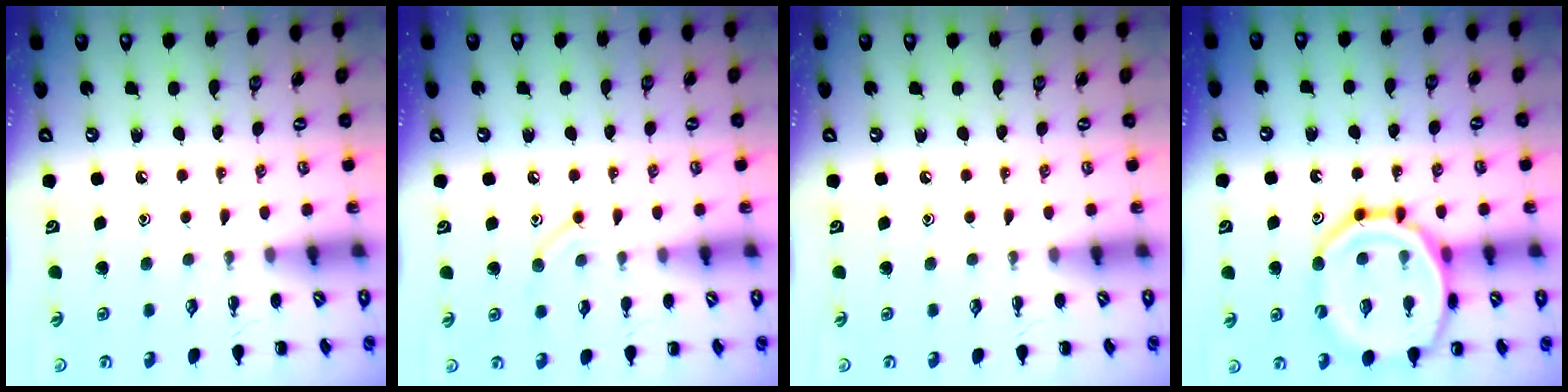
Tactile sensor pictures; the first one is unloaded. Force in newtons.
{"total": 8.0, "press": 7.8, "slide": 1.4}
{"total": 0.0}
{"total": 18.1, "press": 17.8, "slide": 3.3}